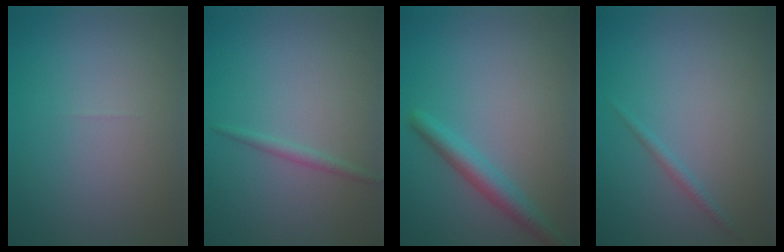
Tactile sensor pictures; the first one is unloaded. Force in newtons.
{"total": 1.0, "press": 1.0, "slide": 0.0}
{"total": 2.8, "press": 2.8, "slide": 0.1}
{"total": 0.8, "press": 0.8, "slide": 0.1}